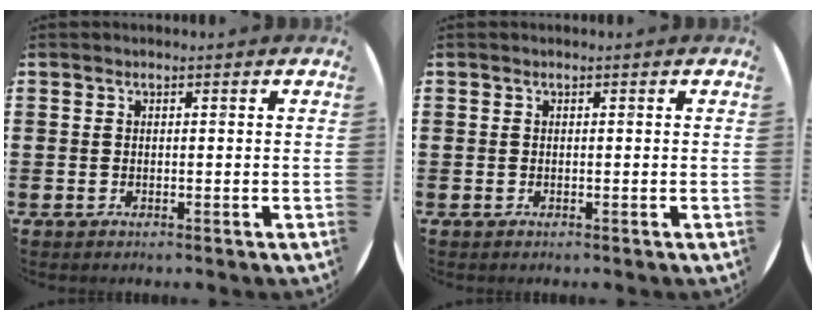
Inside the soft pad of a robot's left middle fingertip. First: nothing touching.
{"total": 0.0}